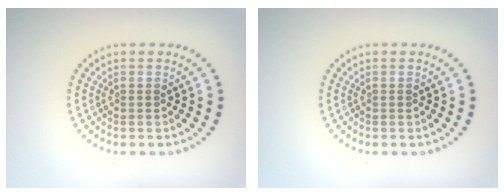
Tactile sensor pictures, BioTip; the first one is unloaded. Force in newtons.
{"total": 0.0}